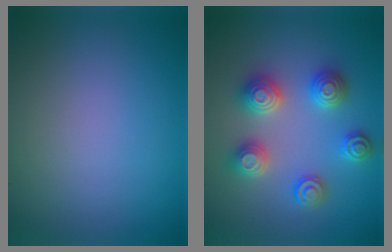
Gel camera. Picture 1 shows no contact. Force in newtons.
{"total": 4.8, "press": 4.8, "slide": 0.6}